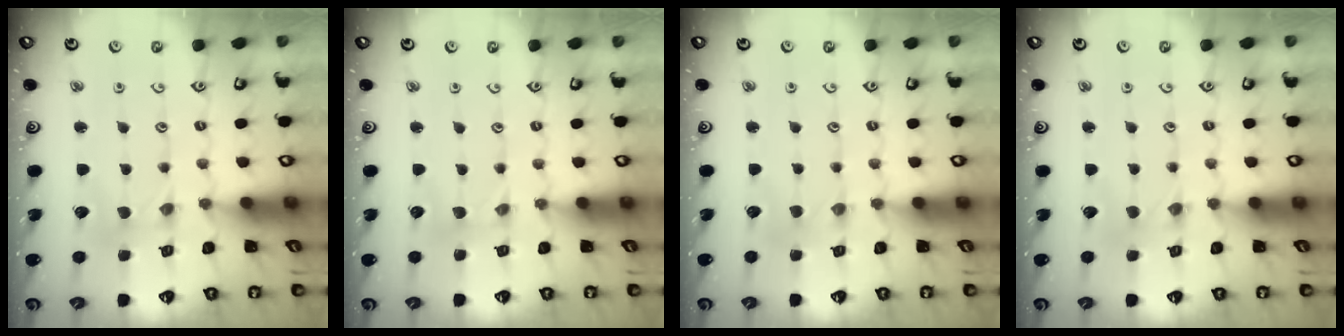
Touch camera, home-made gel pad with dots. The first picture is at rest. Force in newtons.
{"total": 0.8, "press": 0.8, "slide": 0.2}
{"total": 2.3, "press": 2.3, "slide": 0.3}
{"total": 0.0}